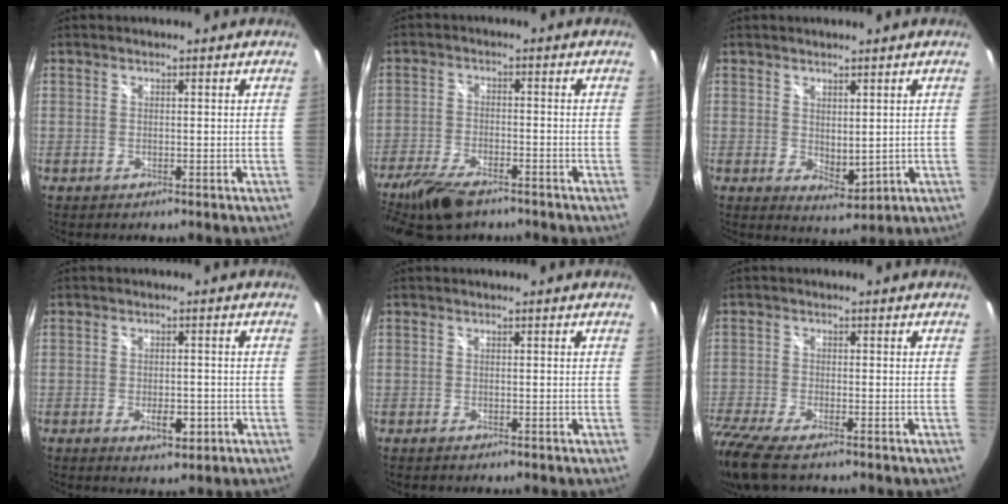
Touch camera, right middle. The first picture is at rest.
{"total": 11.1, "force": [-8.6, 4.0, 5.8], "torque": [-0.143, -0.027, -0.158]}
{"total": 3.3, "force": [1.3, 1.6, 2.5], "torque": [-0.033, -0.012, 0.027]}
{"total": 3.8, "force": [-1.5, 1.5, 3.1], "torque": [-0.057, -0.008, -0.018]}
{"total": 0.7, "force": [-0.6, 0.2, 0.3], "torque": [-0.007, -0.003, -0.011]}
{"total": 10.1, "force": [-7.6, 1.7, 6.4], "torque": [-0.157, -0.053, -0.145]}